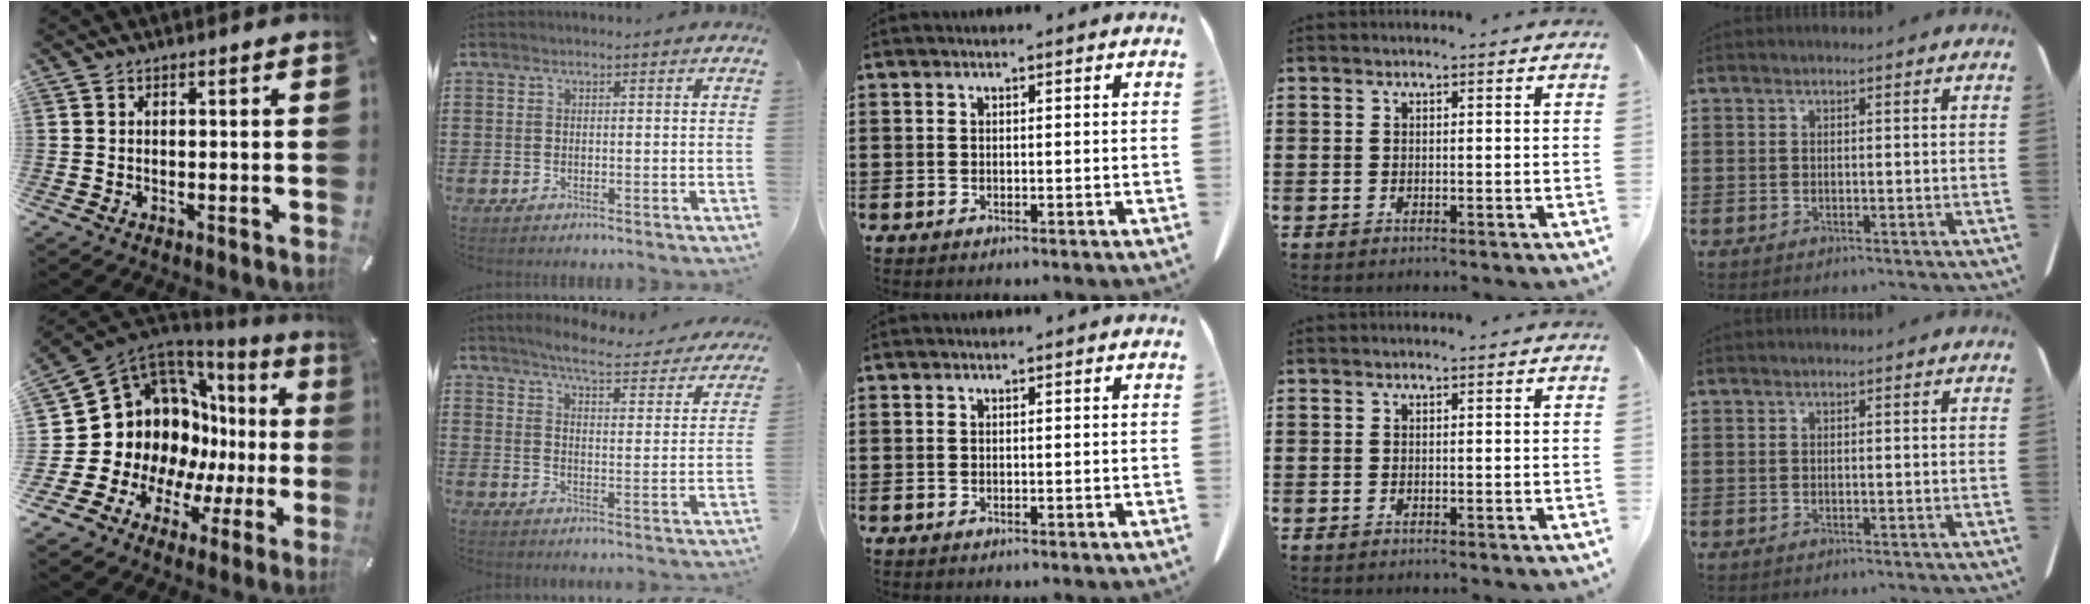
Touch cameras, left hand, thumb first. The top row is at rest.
{"thumb": {"total": 17.1, "force": [3.6, 14.6, 8.1], "torque": [-0.141, -0.075, 0.103]}, "index": {"total": 5.3, "force": [4.8, 0.0, 2.1], "torque": [-0.055, -0.034, 0.077]}}